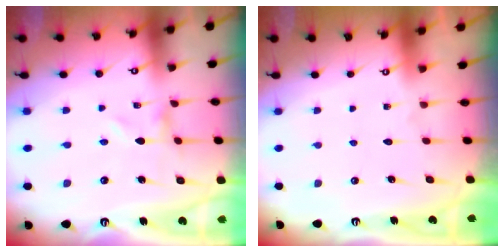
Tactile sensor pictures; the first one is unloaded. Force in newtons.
{"total": 1.8, "press": 1.8, "slide": 0.1}